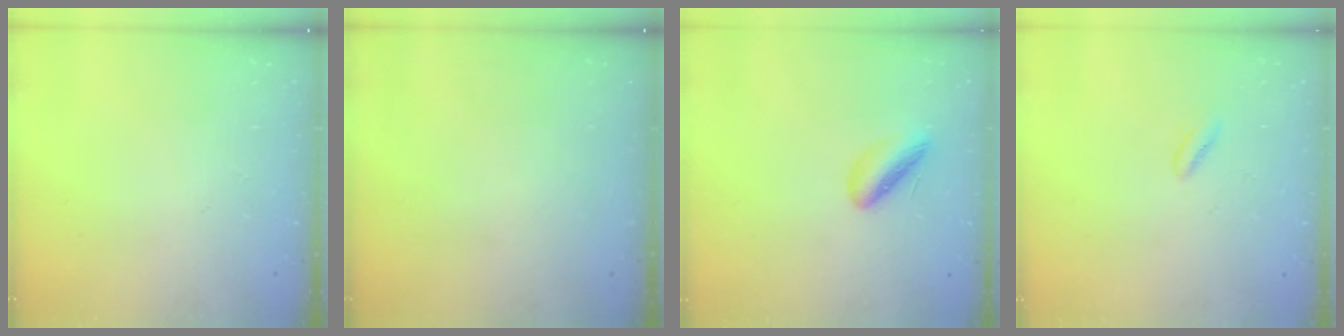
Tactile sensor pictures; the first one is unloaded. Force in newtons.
{"total": 0.0}
{"total": 5.8, "press": 5.8, "slide": 0.6}
{"total": 2.9, "press": 2.7, "slide": 1.1}